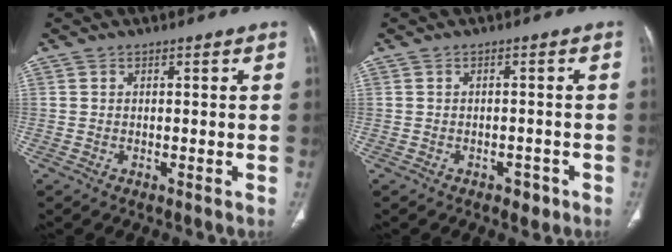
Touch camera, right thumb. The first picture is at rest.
{"total": 2.4, "force": [-1.4, 1.5, 1.2], "torque": [-0.009, 0.009, -0.013]}